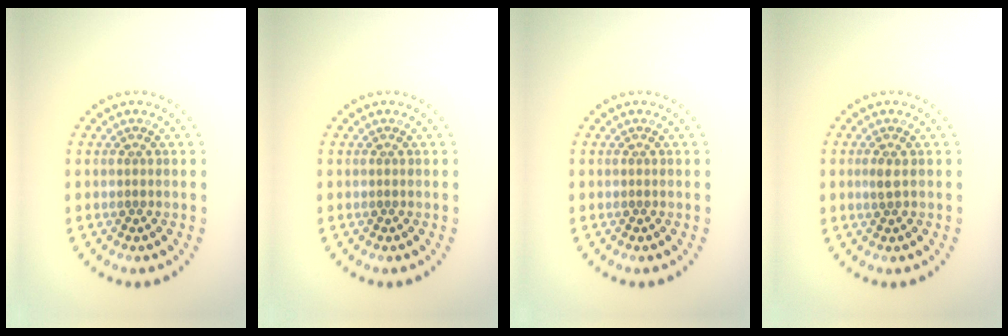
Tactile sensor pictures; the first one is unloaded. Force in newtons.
{"total": 0.0}
{"total": 0.0}
{"total": 0.8, "press": 0.8, "slide": 0.2}